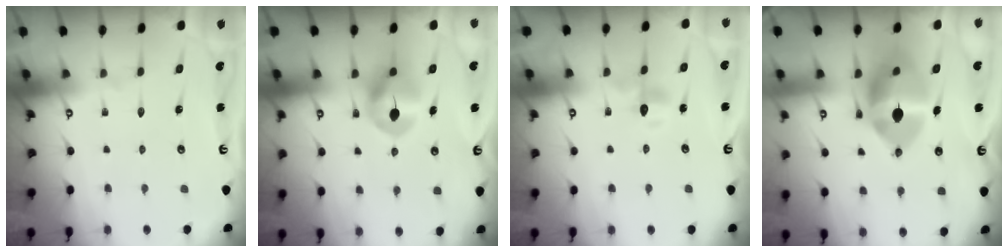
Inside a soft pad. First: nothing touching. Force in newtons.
{"total": 7.8, "press": 7.8, "slide": 0.5}
{"total": 4.8, "press": 4.8, "slide": 0.6}
{"total": 14.2, "press": 14.0, "slide": 2.0}